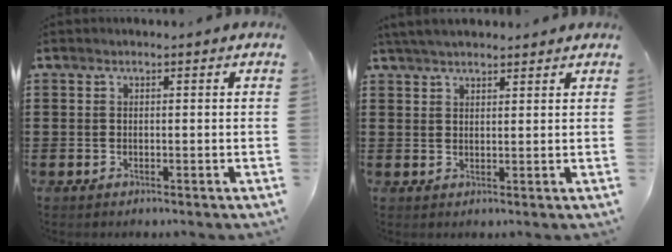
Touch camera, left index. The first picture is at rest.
{"total": 3.4, "force": [3.1, 0.5, 1.3], "torque": [-0.032, -0.001, 0.059]}